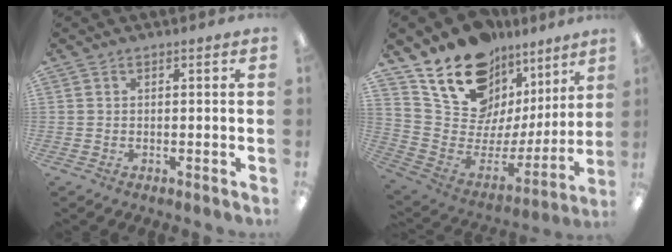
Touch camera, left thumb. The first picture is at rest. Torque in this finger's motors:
{"motor_torque": [2.29, 2.05, 1.45, -1.32, 0.11]}